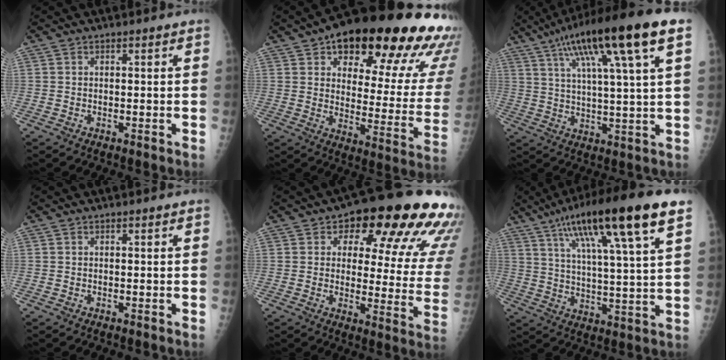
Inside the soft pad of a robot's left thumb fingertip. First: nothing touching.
{"total": 29.2, "force": [17.4, 10.8, 20.8], "torque": [-0.237, -0.041, 0.229]}
{"total": 18.9, "force": [9.3, 2.1, 16.3], "torque": [-0.270, 0.001, 0.150]}
{"total": 0.0}
{"total": 21.9, "force": [11.8, 9.1, 16.0], "torque": [-0.153, -0.042, 0.140]}
{"total": 20.7, "force": [11.2, 2.7, 17.2], "torque": [-0.281, -0.015, 0.183]}